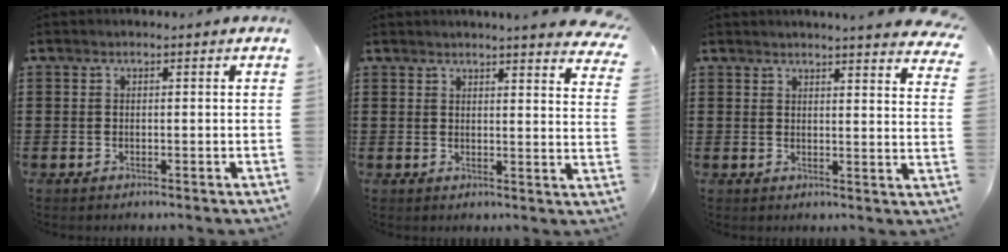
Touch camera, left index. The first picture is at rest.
{"total": 3.1, "force": [3.0, -0.8, 0.6], "torque": [-0.016, -0.018, 0.050]}
{"total": 3.1, "force": [3.0, -0.8, 0.5], "torque": [-0.014, -0.020, 0.051]}